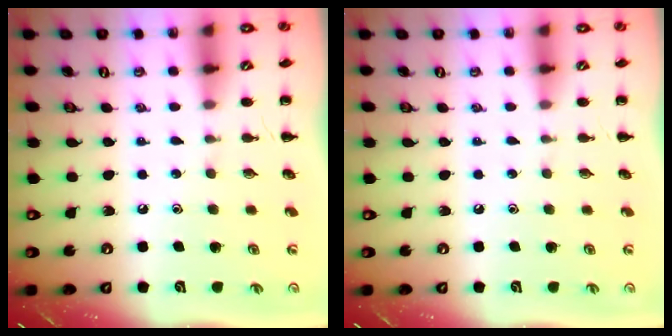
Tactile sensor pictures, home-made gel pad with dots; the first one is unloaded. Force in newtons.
{"total": 0.0}